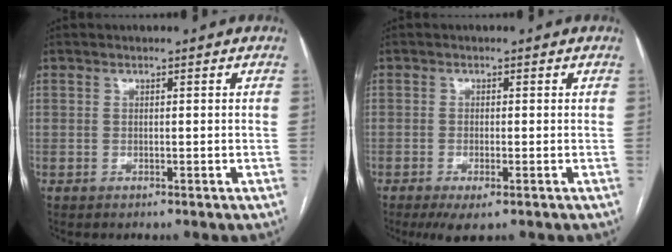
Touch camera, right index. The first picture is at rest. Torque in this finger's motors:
{"motor_torque": [0.58, -0.20, 0.25, 0.04]}